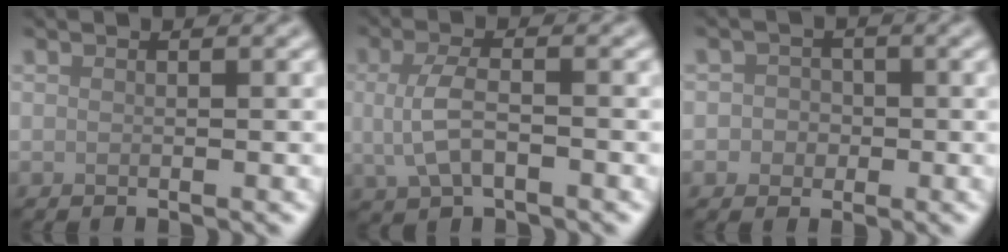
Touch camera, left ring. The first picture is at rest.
{"total": 3.9, "force": [-0.4, 1.9, 3.4], "torque": [-0.079, -0.006, -0.008]}
{"total": 2.4, "force": [-0.3, 2.3, 0.6], "torque": [0.014, 0.004, -0.023]}